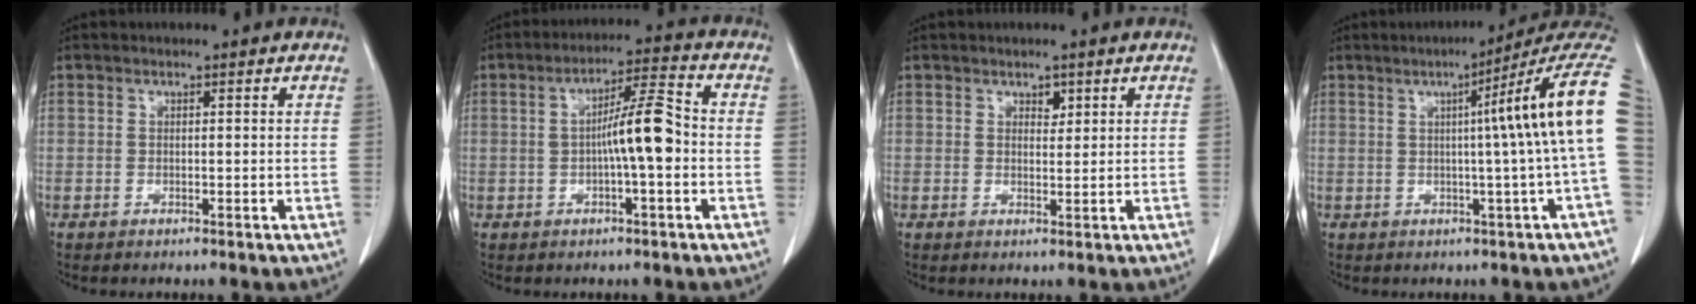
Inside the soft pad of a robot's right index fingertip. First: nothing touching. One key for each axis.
{"total": 7.8, "fx": -0.7, "fy": 0.8, "fz": 7.8, "tx": -0.131, "ty": 0.017, "tz": -0.016}
{"total": 1.6, "fx": 1.0, "fy": 0.9, "fz": 0.9, "tx": -0.010, "ty": -0.006, "tz": 0.016}
{"total": 13.4, "fx": 2.5, "fy": -2.0, "fz": 13.0, "tx": -0.155, "ty": 0.022, "tz": 0.024}